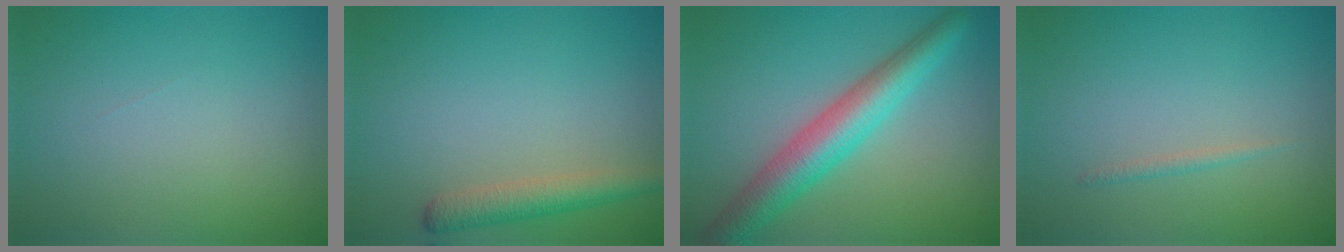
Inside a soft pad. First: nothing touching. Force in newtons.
{"total": 2.9, "press": 2.9, "slide": 0.2}
{"total": 6.2, "press": 6.1, "slide": 0.3}
{"total": 0.7, "press": 0.7, "slide": 0.1}